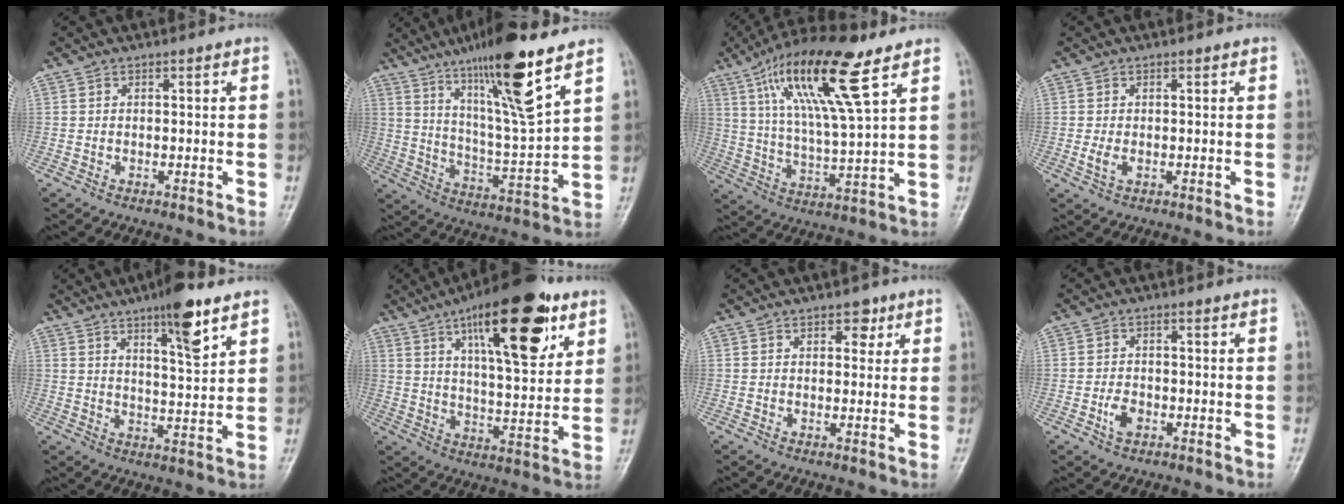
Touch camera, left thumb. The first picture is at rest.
{"total": 18.6, "force": [11.6, 1.5, 14.5], "torque": [-0.240, -0.057, 0.202]}
{"total": 18.6, "force": [9.7, 3.9, 15.4], "torque": [-0.279, -0.027, 0.177]}
{"total": 2.2, "force": [-0.1, 1.3, 1.7], "torque": [-0.039, -0.007, -0.004]}
{"total": 10.2, "force": [6.3, 2.2, 7.7], "torque": [-0.109, -0.037, 0.098]}
{"total": 21.6, "force": [11.1, 7.3, 17.1], "torque": [-0.229, -0.037, 0.173]}
{"total": 3.2, "force": [1.7, 2.1, 1.7], "torque": [0.000, -0.005, 0.021]}
{"total": 3.1, "force": [-1.2, 2.0, 2.0], "torque": [-0.033, 0.006, -0.022]}